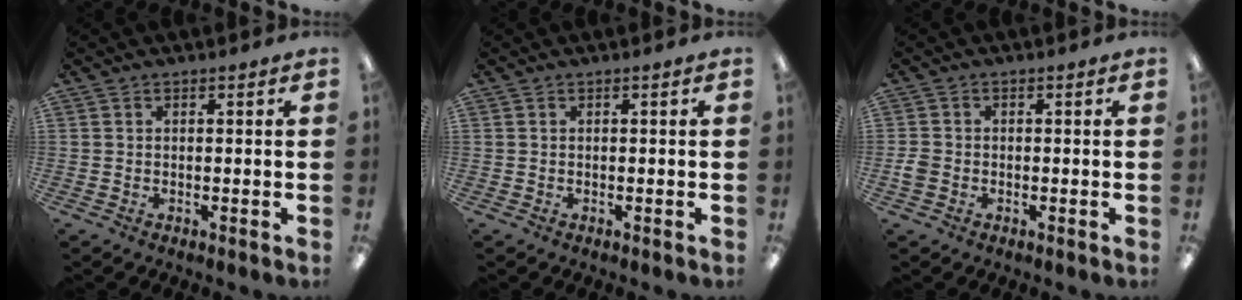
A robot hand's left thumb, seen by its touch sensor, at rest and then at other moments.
{"total": 0.0}
{"total": 2.5, "force": [-0.8, 2.0, 1.2], "torque": [-0.018, 0.006, -0.014]}